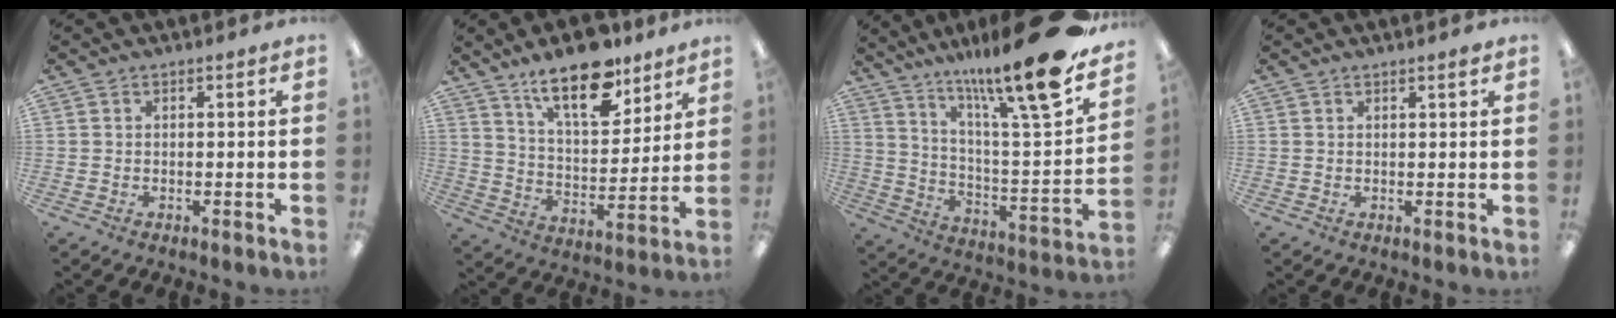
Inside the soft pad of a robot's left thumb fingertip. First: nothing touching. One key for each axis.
{"total": 16.8, "fx": 12.2, "fy": 6.7, "fz": 9.3, "tx": -0.147, "ty": -0.068, "tz": 0.209}
{"total": 21.4, "fx": 16.0, "fy": 2.3, "fz": 14.1, "tx": -0.212, "ty": -0.118, "tz": 0.245}
{"total": 1.2, "fx": 1.1, "fy": 0.0, "fz": 0.4, "tx": -0.001, "ty": -0.005, "tz": 0.019}